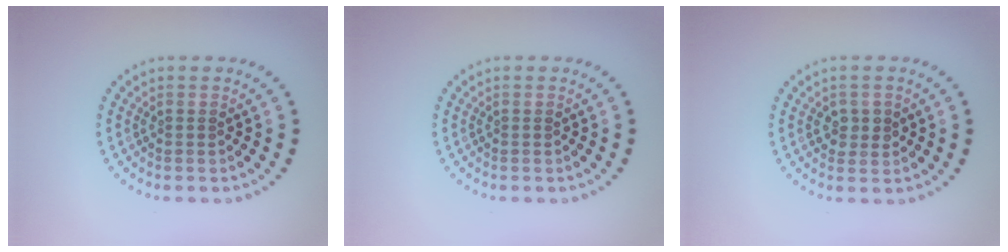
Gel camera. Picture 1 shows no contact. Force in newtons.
{"total": 0.0}
{"total": 1.8, "press": 1.8, "slide": 0.1}